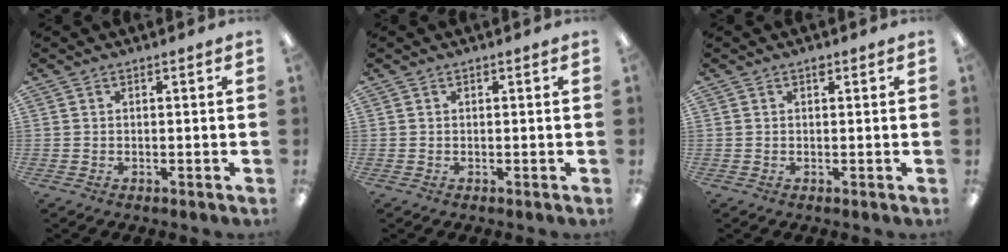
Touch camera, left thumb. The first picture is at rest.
{"total": 0.0}
{"total": 0.8, "force": [0.5, 0.4, 0.5], "torque": [-0.002, -0.002, 0.008]}